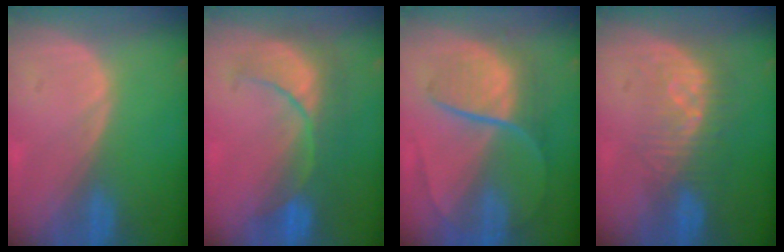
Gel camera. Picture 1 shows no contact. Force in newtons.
{"total": 8.3, "press": 8.2, "slide": 1.1}
{"total": 8.9, "press": 7.5, "slide": 4.9}
{"total": 8.3, "press": 7.3, "slide": 4.0}